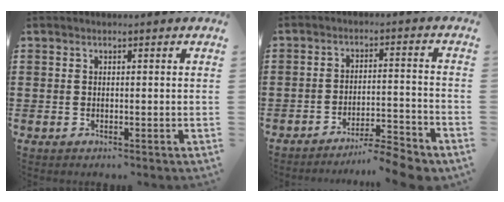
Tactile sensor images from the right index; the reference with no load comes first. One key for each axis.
{"total": 5.8, "fx": -5.5, "fy": -0.1, "fz": 1.9, "tx": -0.031, "ty": -0.006, "tz": -0.107}